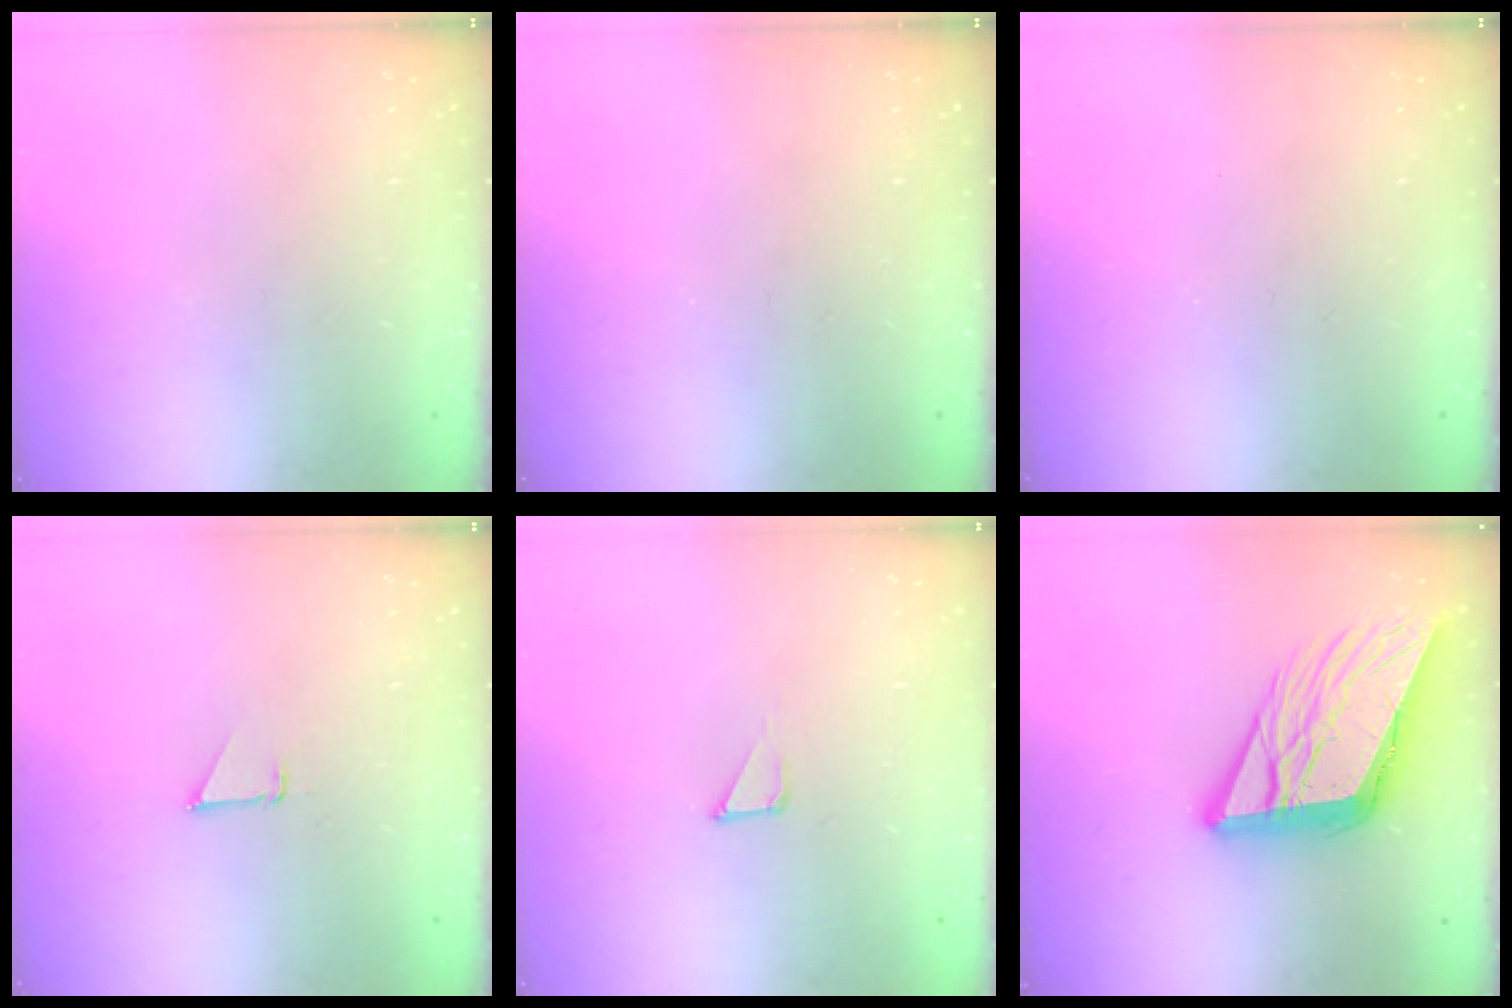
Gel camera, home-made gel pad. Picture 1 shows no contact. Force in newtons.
{"total": 0.0}
{"total": 0.0}
{"total": 0.8, "press": 0.8, "slide": 0.1}
{"total": 1.3, "press": 1.3, "slide": 0.0}
{"total": 16.4, "press": 16.2, "slide": 2.8}